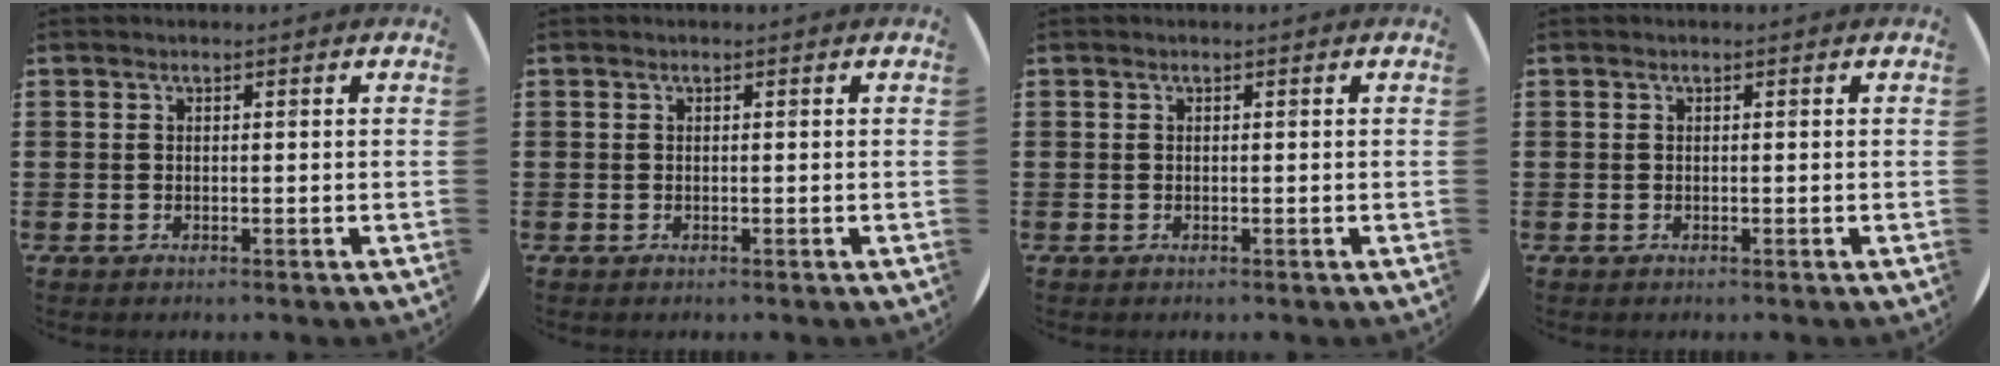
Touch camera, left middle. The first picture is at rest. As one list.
[{"total": 0.0}, {"total": 0.0}, {"total": 0.0}]